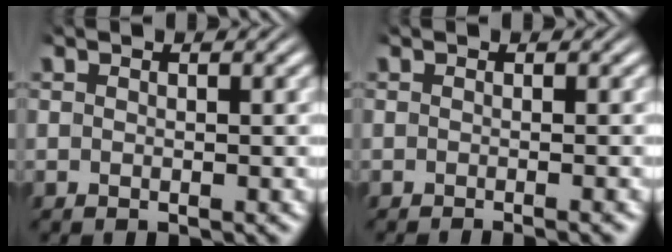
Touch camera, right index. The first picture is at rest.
{"total": 1.0, "force": [-0.9, -0.3, 0.2], "torque": [0.003, 0.003, -0.016]}